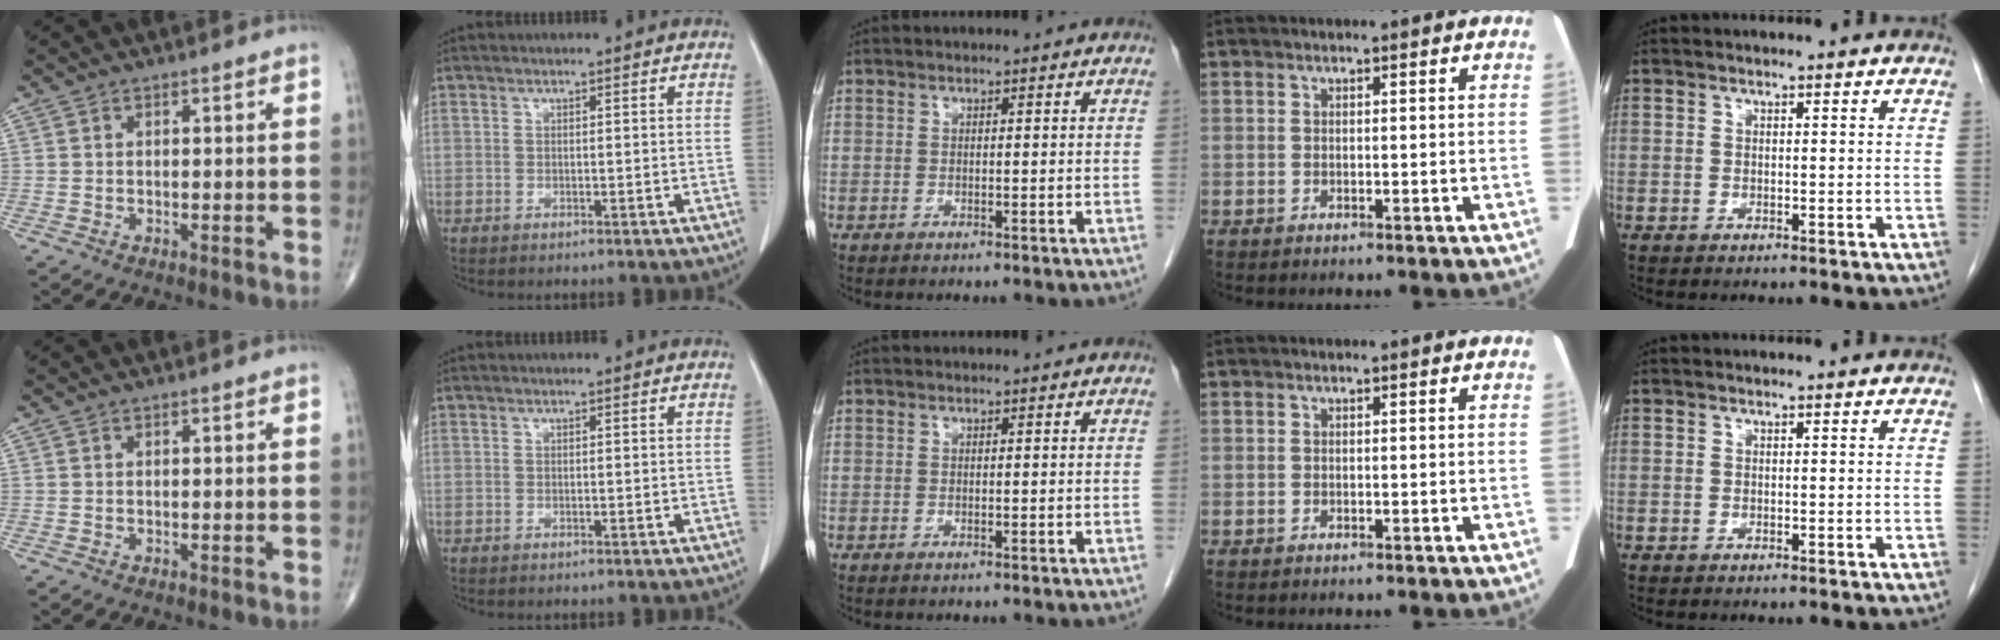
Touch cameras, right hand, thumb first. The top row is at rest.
{}